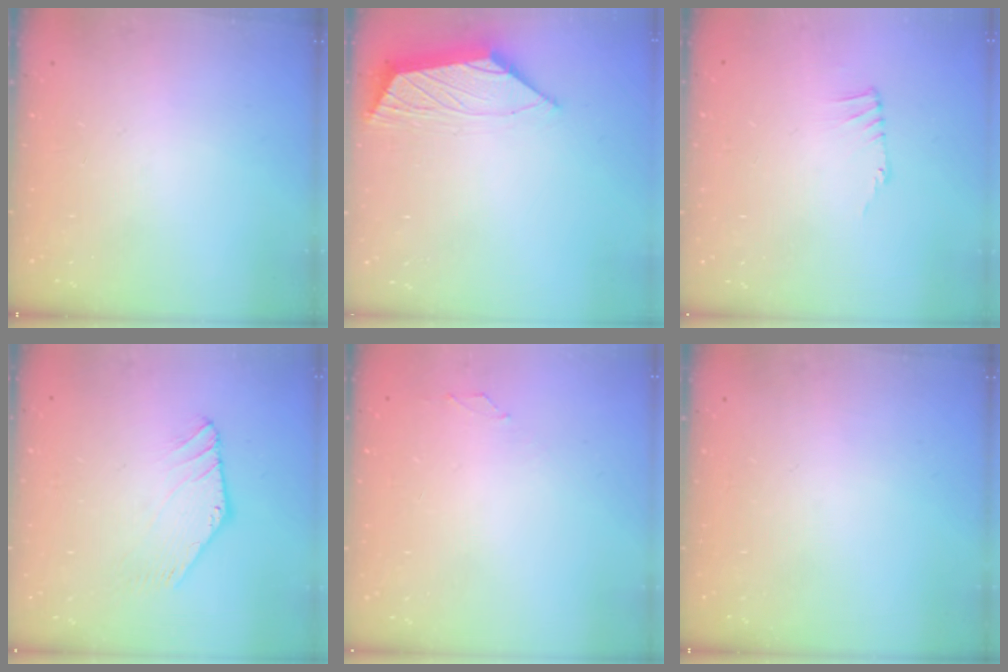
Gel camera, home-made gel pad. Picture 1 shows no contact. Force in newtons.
{"total": 4.3, "press": 4.2, "slide": 0.7}
{"total": 1.3, "press": 1.2, "slide": 0.2}
{"total": 1.3, "press": 1.3, "slide": 0.1}
{"total": 0.0}
{"total": 0.0}